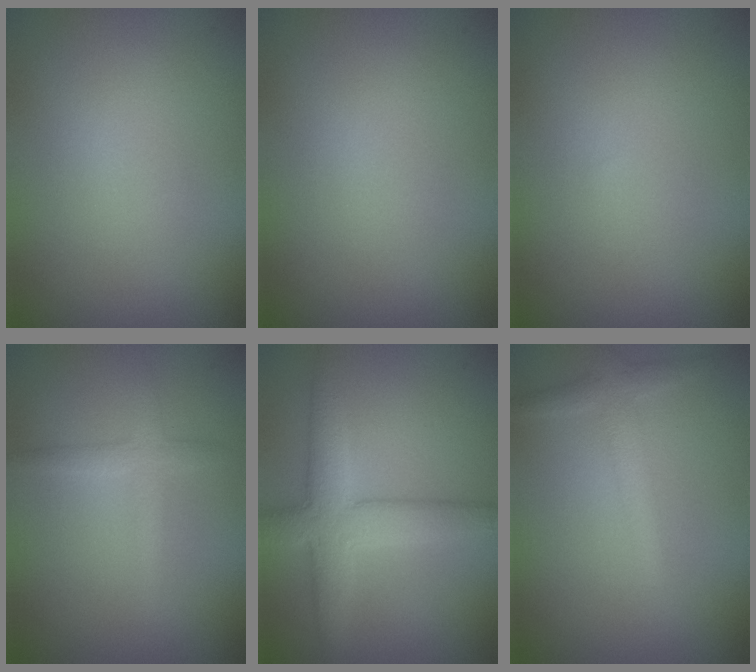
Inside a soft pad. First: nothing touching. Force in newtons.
{"total": 0.0}
{"total": 0.0}
{"total": 1.8, "press": 1.8, "slide": 0.1}
{"total": 5.2, "press": 5.1, "slide": 0.3}
{"total": 2.3, "press": 2.3, "slide": 0.1}